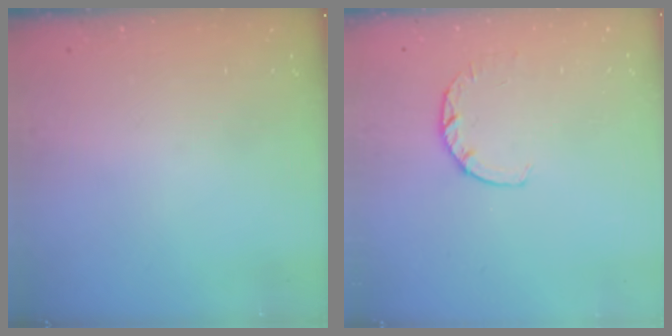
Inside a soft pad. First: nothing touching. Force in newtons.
{"total": 3.0, "press": 2.9, "slide": 0.4}